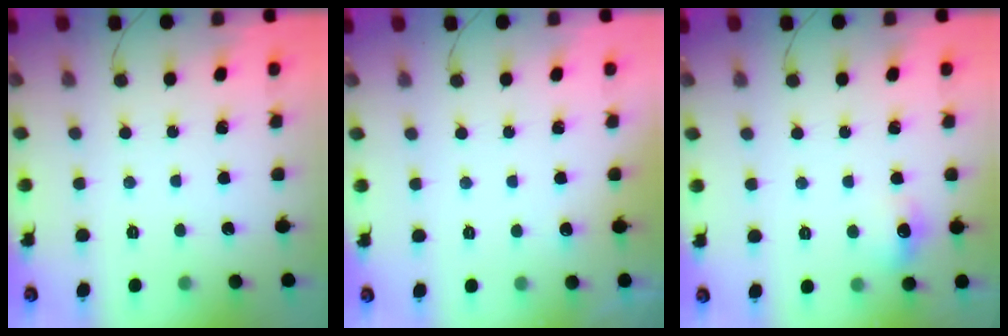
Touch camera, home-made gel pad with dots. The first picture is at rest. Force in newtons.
{"total": 2.8, "press": 2.5, "slide": 1.2}
{"total": 7.5, "press": 7.3, "slide": 1.6}